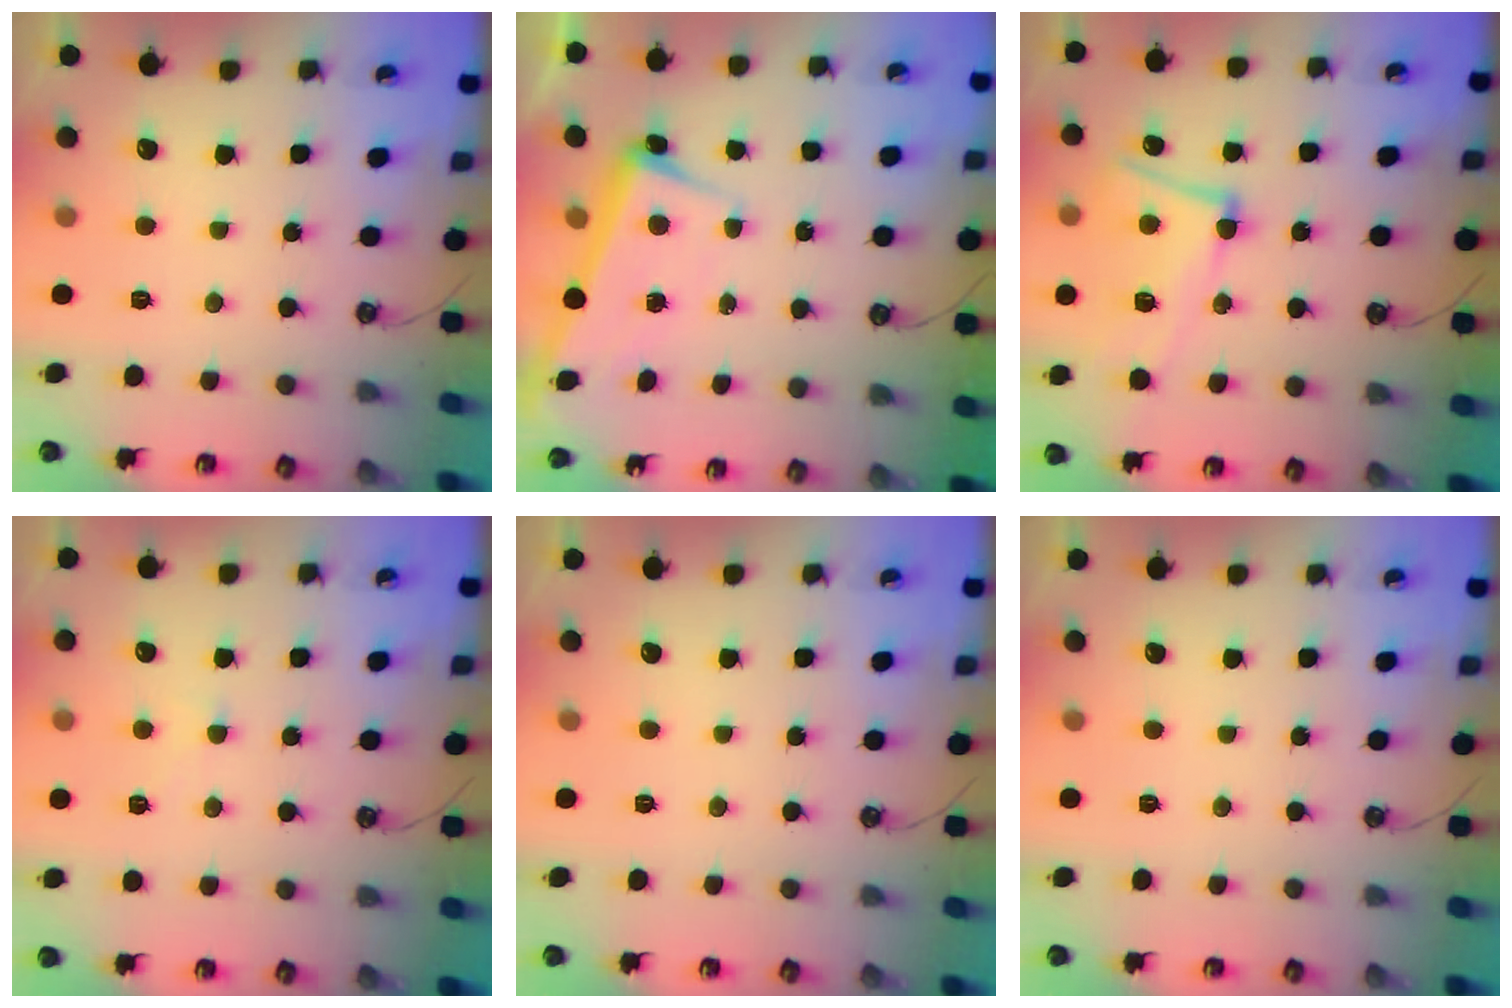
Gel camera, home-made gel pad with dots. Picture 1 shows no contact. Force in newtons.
{"total": 2.3, "press": 2.1, "slide": 0.9}
{"total": 8.9, "press": 8.6, "slide": 2.1}
{"total": 0.0}
{"total": 0.9, "press": 0.9, "slide": 0.1}
{"total": 0.0}